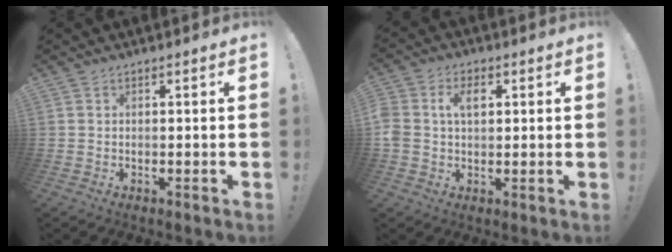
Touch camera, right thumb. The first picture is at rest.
{"total": 6.3, "force": [1.2, 4.3, 4.4], "torque": [-0.081, 0.008, 0.019]}